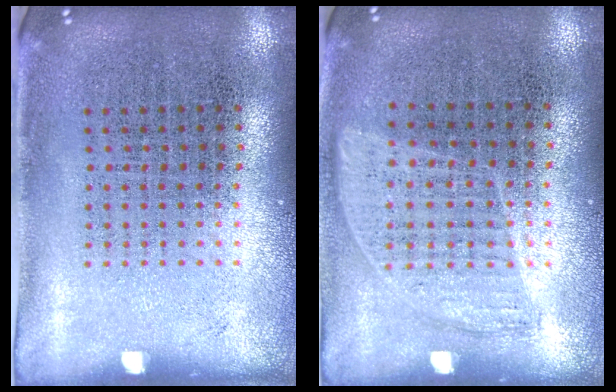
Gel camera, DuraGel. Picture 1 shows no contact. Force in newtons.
{"total": 0.9, "press": 0.8, "slide": 0.4}